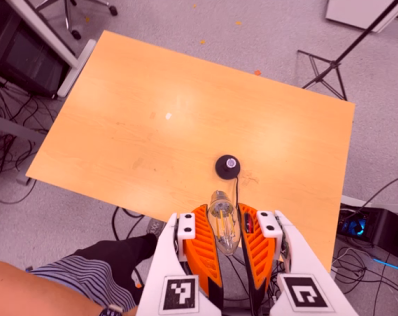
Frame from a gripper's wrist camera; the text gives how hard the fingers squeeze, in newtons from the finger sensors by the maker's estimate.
{"total": 21.4, "left": 26.1, "right": 16.8}